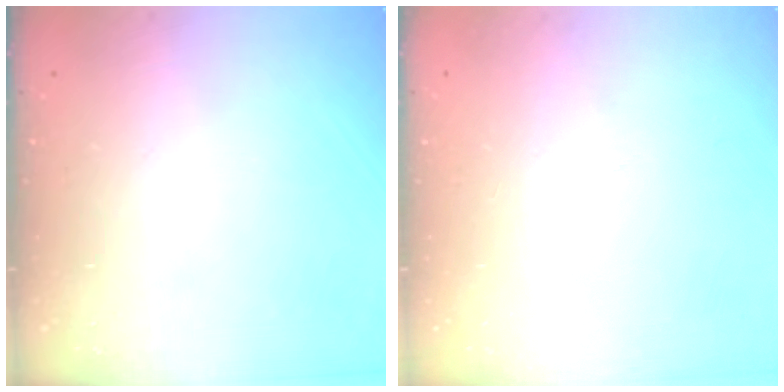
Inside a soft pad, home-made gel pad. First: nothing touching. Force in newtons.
{"total": 0.0}